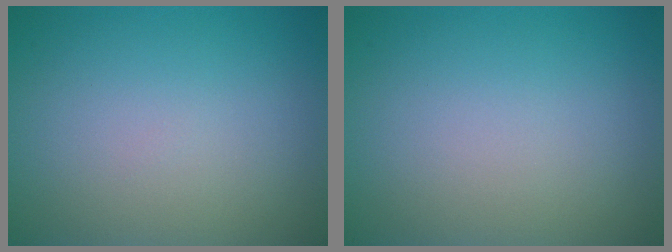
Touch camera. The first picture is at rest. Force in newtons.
{"total": 0.0}